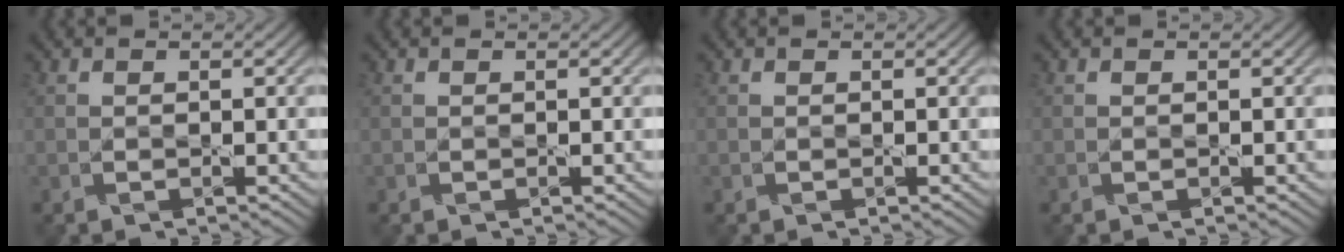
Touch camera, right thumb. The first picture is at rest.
{"total": 0.0}
{"total": 0.0}
{"total": 0.0}